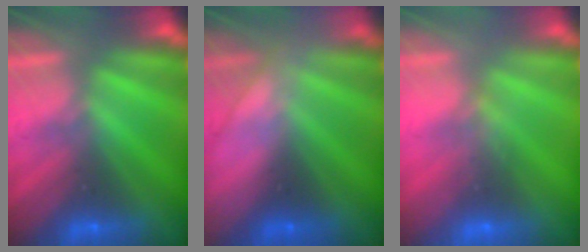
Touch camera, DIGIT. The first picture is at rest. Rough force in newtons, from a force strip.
{"total": 3.0}
{"total": 4.7}